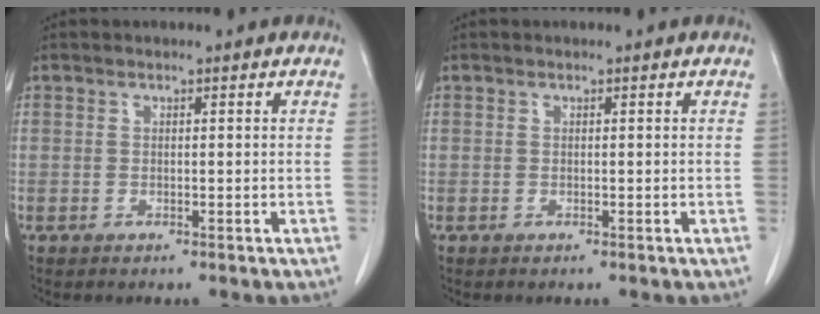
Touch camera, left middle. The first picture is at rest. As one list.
[{"total": 0.0}]